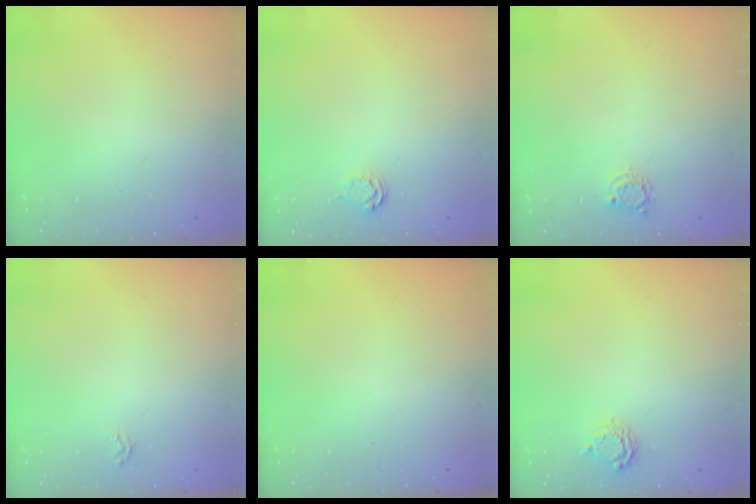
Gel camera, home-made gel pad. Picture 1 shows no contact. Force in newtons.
{"total": 3.4, "press": 3.3, "slide": 0.8}
{"total": 3.7, "press": 3.6, "slide": 0.4}
{"total": 1.9, "press": 1.9, "slide": 0.2}
{"total": 0.0}
{"total": 6.1, "press": 6.1, "slide": 0.3}